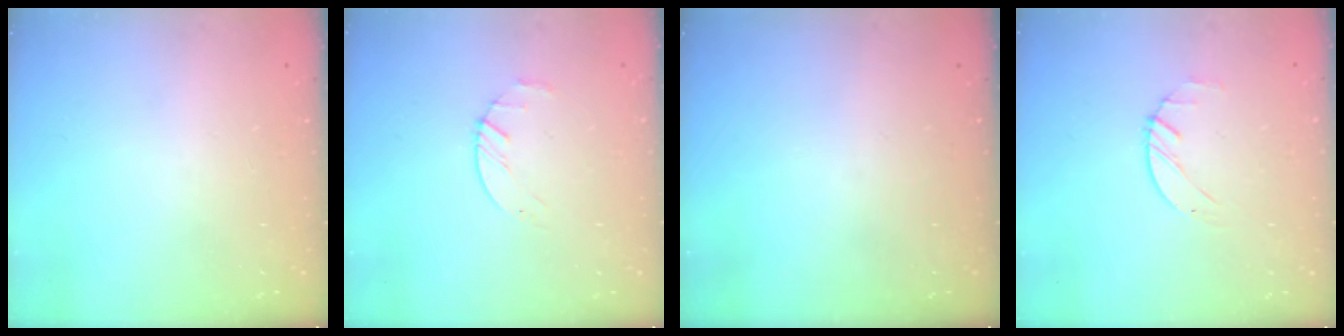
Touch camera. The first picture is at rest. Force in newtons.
{"total": 2.2, "press": 2.2, "slide": 0.3}
{"total": 0.0}
{"total": 1.2, "press": 1.2, "slide": 0.2}